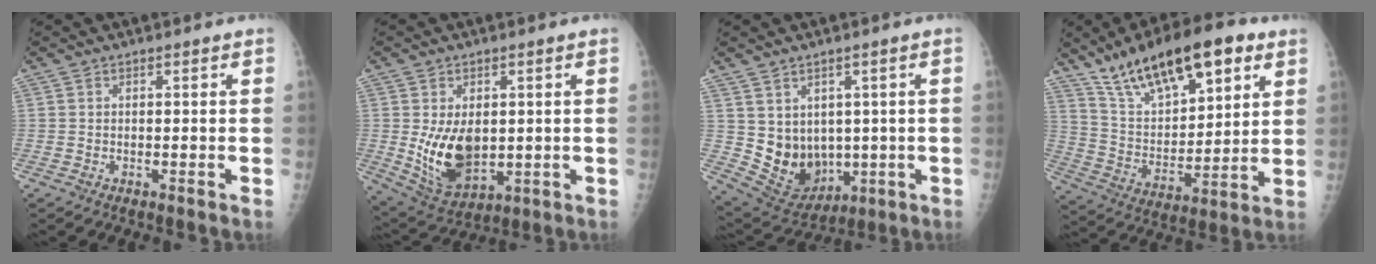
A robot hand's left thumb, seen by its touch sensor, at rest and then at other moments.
{"total": 11.4, "force": [0.0, 7.2, 8.8], "torque": [-0.136, -0.016, 0.023]}
{"total": 10.2, "force": [0.6, 8.5, 5.7], "torque": [-0.062, -0.016, 0.046]}
{"total": 21.4, "force": [12.9, 8.7, 14.6], "torque": [-0.208, -0.041, 0.230]}